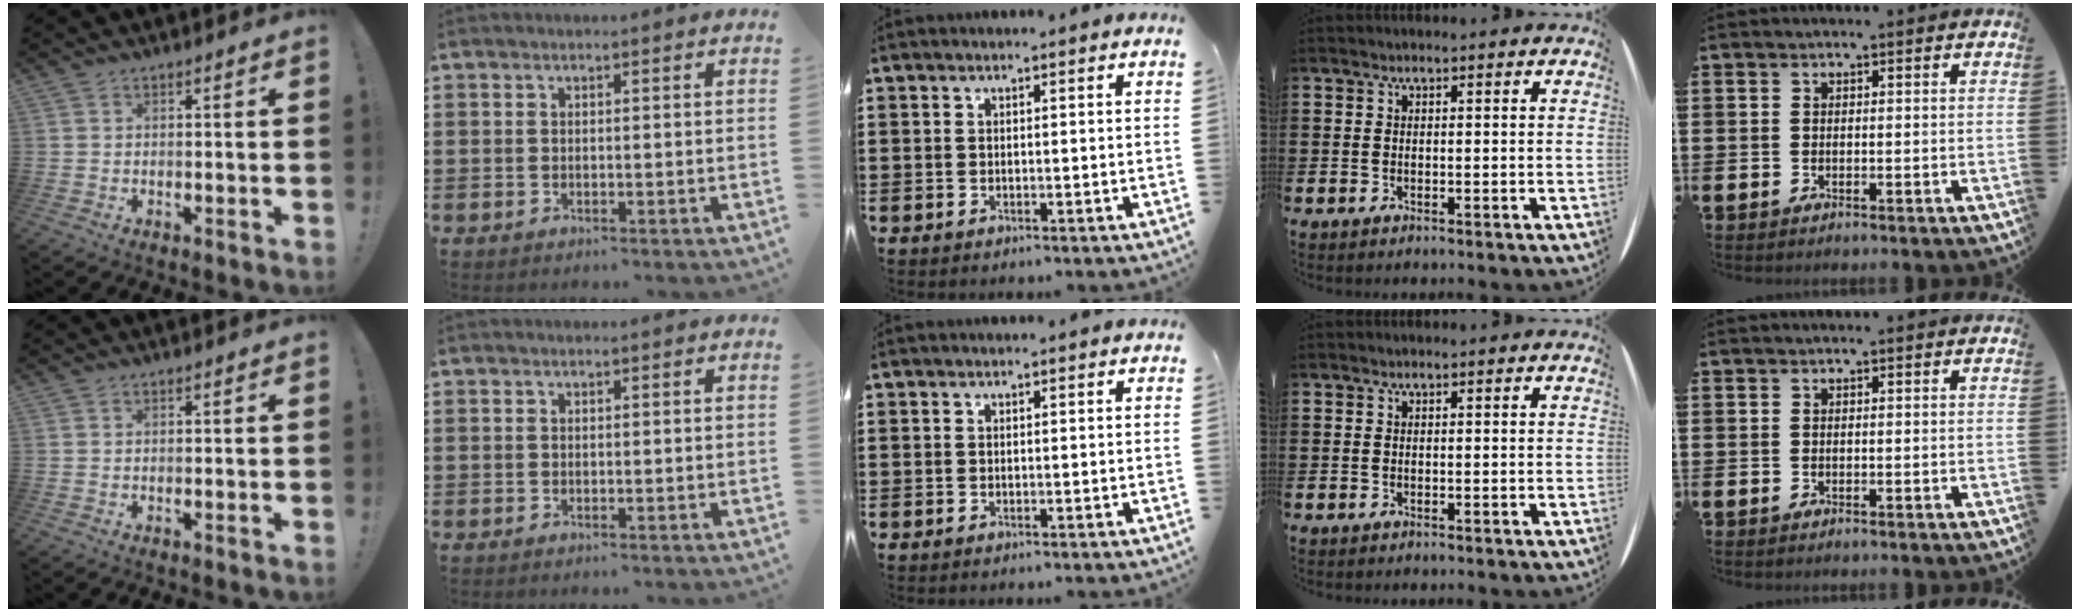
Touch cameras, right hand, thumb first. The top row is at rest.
{}